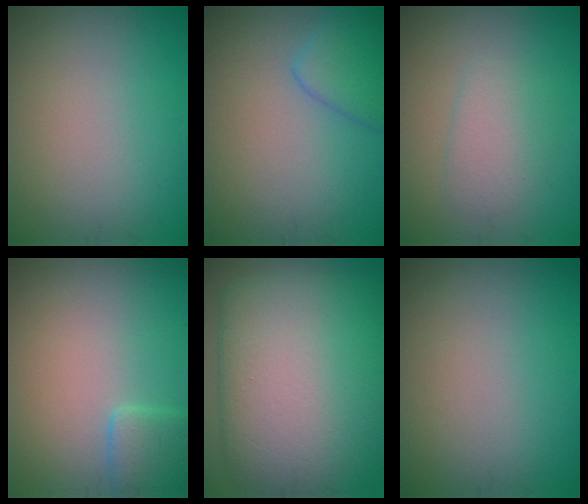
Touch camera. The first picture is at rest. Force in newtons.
{"total": 2.9, "press": 2.9, "slide": 0.2}
{"total": 2.4, "press": 2.4, "slide": 0.1}
{"total": 2.4, "press": 2.4, "slide": 0.3}
{"total": 15.5, "press": 15.5, "slide": 0.3}
{"total": 0.0}